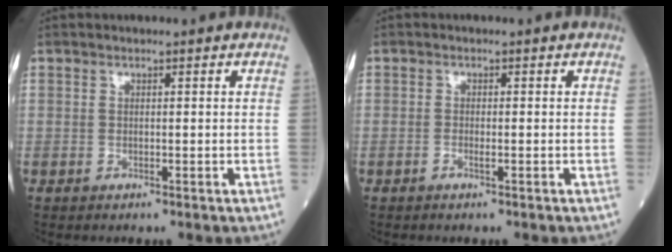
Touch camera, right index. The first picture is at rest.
{"total": 0.7, "force": [-0.4, 0.1, 0.5], "torque": [-0.013, 0.000, -0.009]}